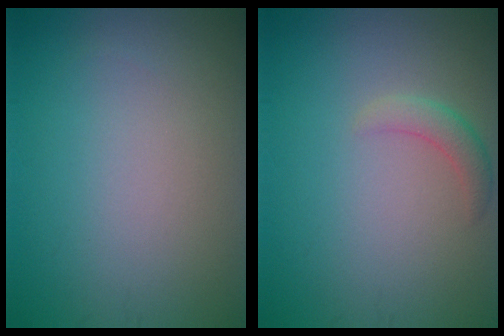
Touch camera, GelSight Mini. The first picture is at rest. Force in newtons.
{"total": 1.7, "press": 1.7, "slide": 0.1}